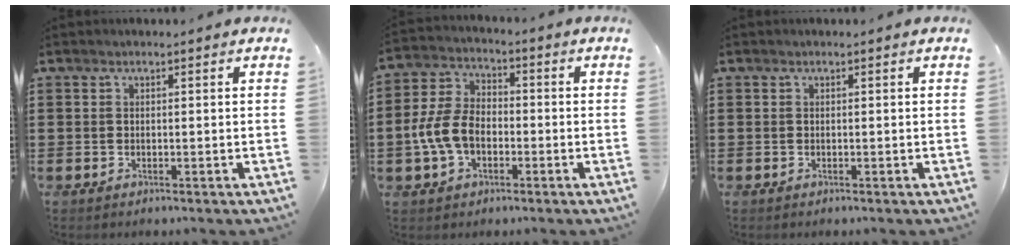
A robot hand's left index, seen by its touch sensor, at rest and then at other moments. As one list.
[{"total": 7.7, "force": [-2.2, 5.0, 5.5], "torque": [-0.147, 0.004, -0.052]}, {"total": 0.0}]